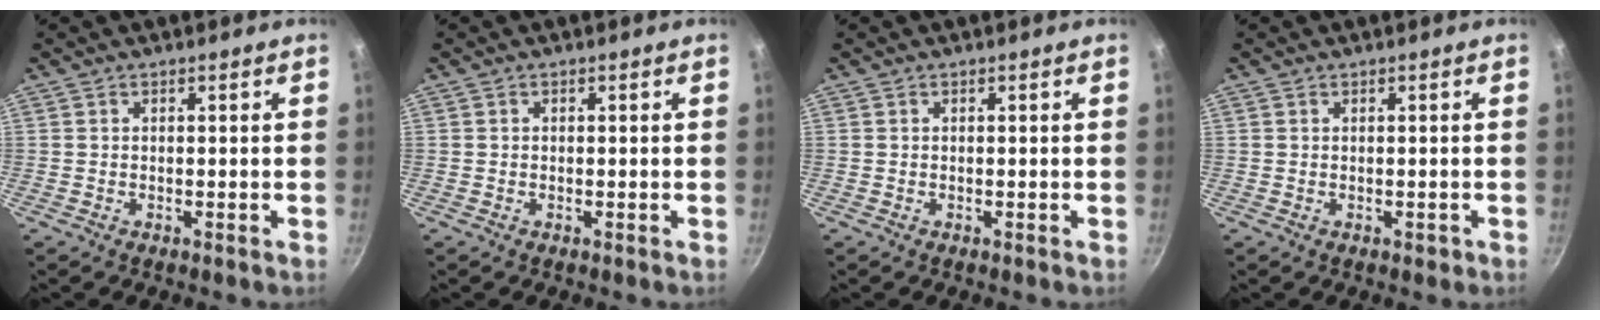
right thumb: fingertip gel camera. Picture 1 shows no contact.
{"total": 0.0}
{"total": 0.0}
{"total": 0.9, "force": [0.0, 0.8, 0.5], "torque": [0.001, 0.002, -0.001]}